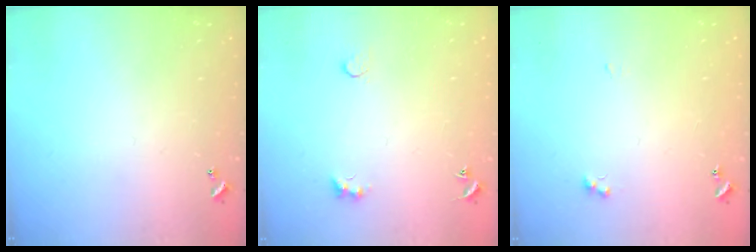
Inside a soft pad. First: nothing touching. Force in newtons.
{"total": 3.0, "press": 2.9, "slide": 0.8}
{"total": 3.5, "press": 3.4, "slide": 0.7}